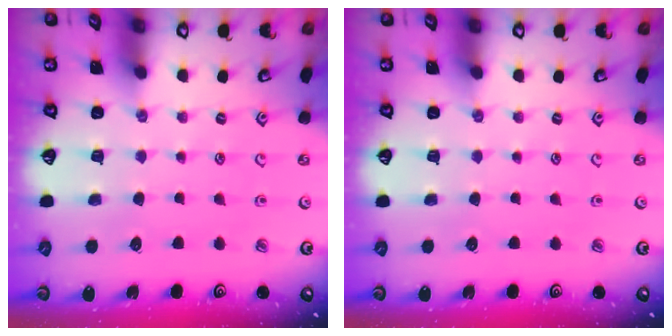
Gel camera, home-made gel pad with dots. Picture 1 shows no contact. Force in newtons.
{"total": 0.0}